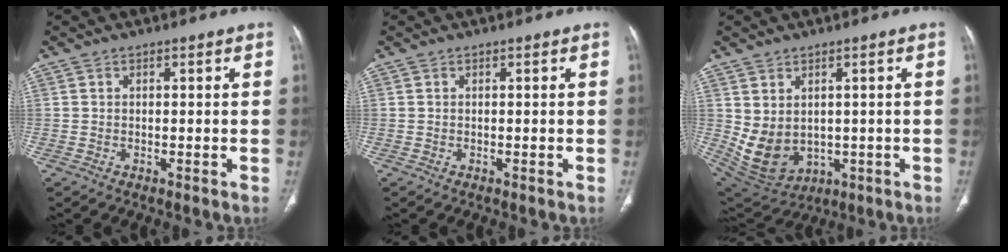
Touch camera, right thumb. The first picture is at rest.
{"total": 0.0}
{"total": 10.0, "force": [0.1, 7.4, 6.8], "torque": [-0.117, -0.007, 0.040]}